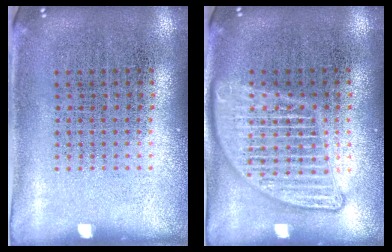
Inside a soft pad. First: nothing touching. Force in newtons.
{"total": 2.9, "press": 2.9, "slide": 0.3}